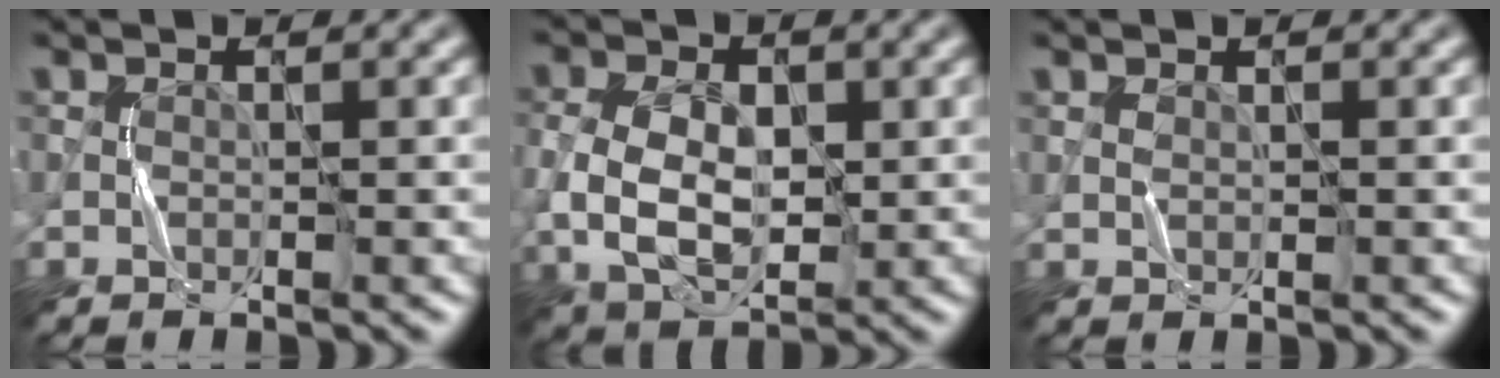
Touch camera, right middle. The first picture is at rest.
{"total": 6.4, "force": [-0.4, 4.2, 4.8], "torque": [-0.103, -0.004, -0.007]}
{"total": 0.7, "force": [0.3, 0.4, 0.5], "torque": [-0.012, 0.001, 0.006]}